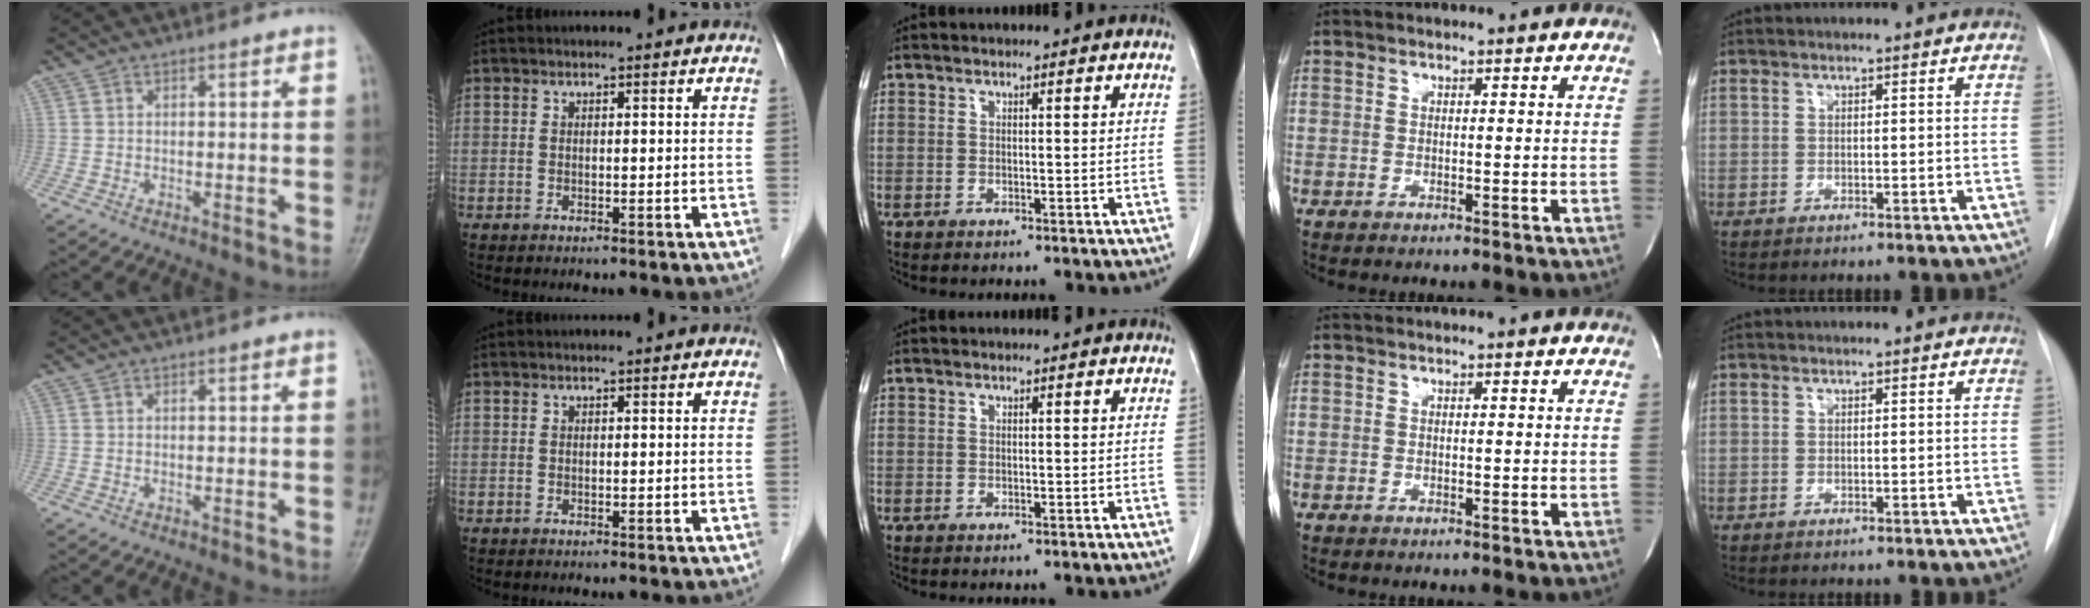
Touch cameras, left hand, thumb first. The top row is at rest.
{}